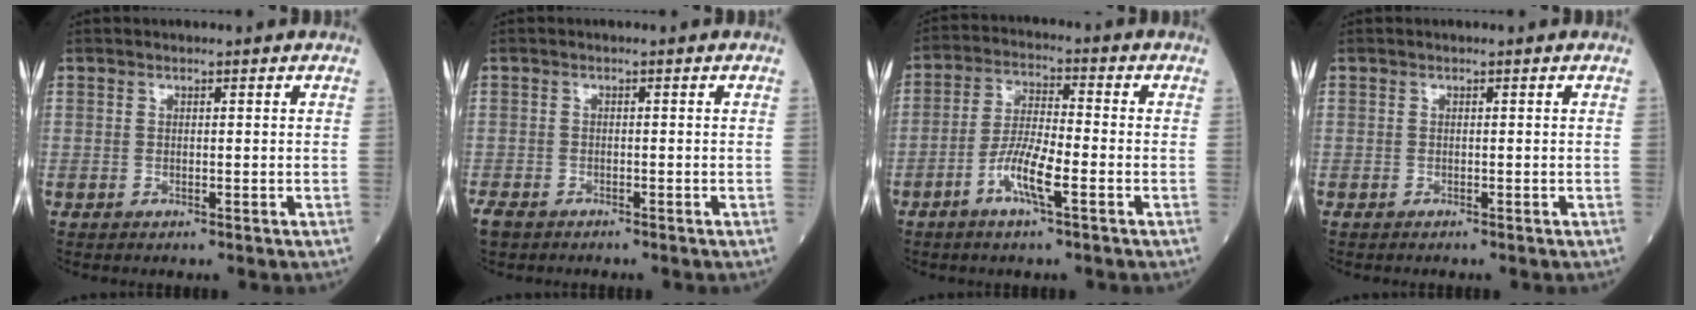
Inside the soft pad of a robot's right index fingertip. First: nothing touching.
{"total": 3.3, "force": [-2.7, 1.4, 1.2], "torque": [-0.029, -0.006, -0.044]}
{"total": 7.4, "force": [-3.2, 0.6, 6.7], "torque": [-0.135, -0.002, -0.065]}
{"total": 0.5, "force": [-0.5, 0.1, 0.2], "torque": [-0.006, -0.001, -0.010]}